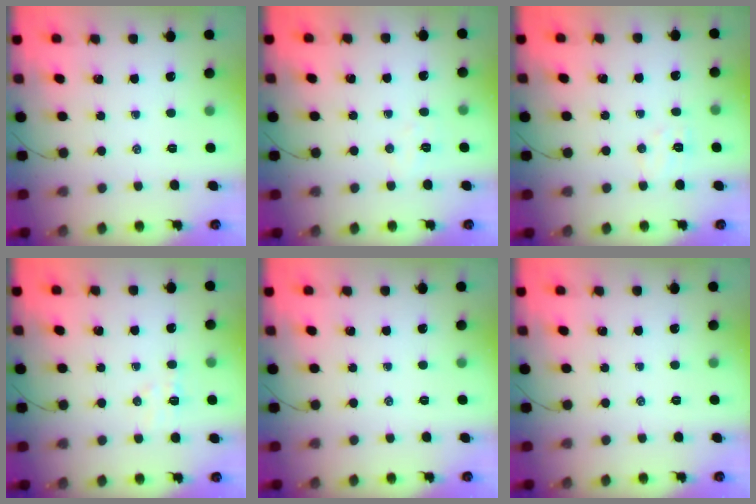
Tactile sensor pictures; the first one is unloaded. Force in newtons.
{"total": 4.1, "press": 4.0, "slide": 0.9}
{"total": 5.4, "press": 5.3, "slide": 1.2}
{"total": 5.3, "press": 5.1, "slide": 1.2}
{"total": 0.0}
{"total": 0.0}